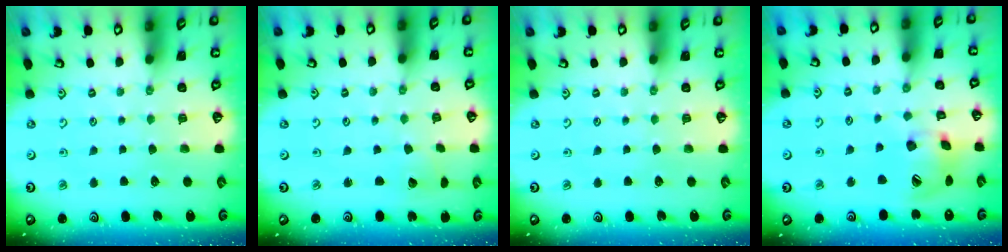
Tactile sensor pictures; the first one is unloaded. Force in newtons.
{"total": 2.4, "press": 2.4, "slide": 0.2}
{"total": 0.0}
{"total": 14.1, "press": 13.9, "slide": 2.2}